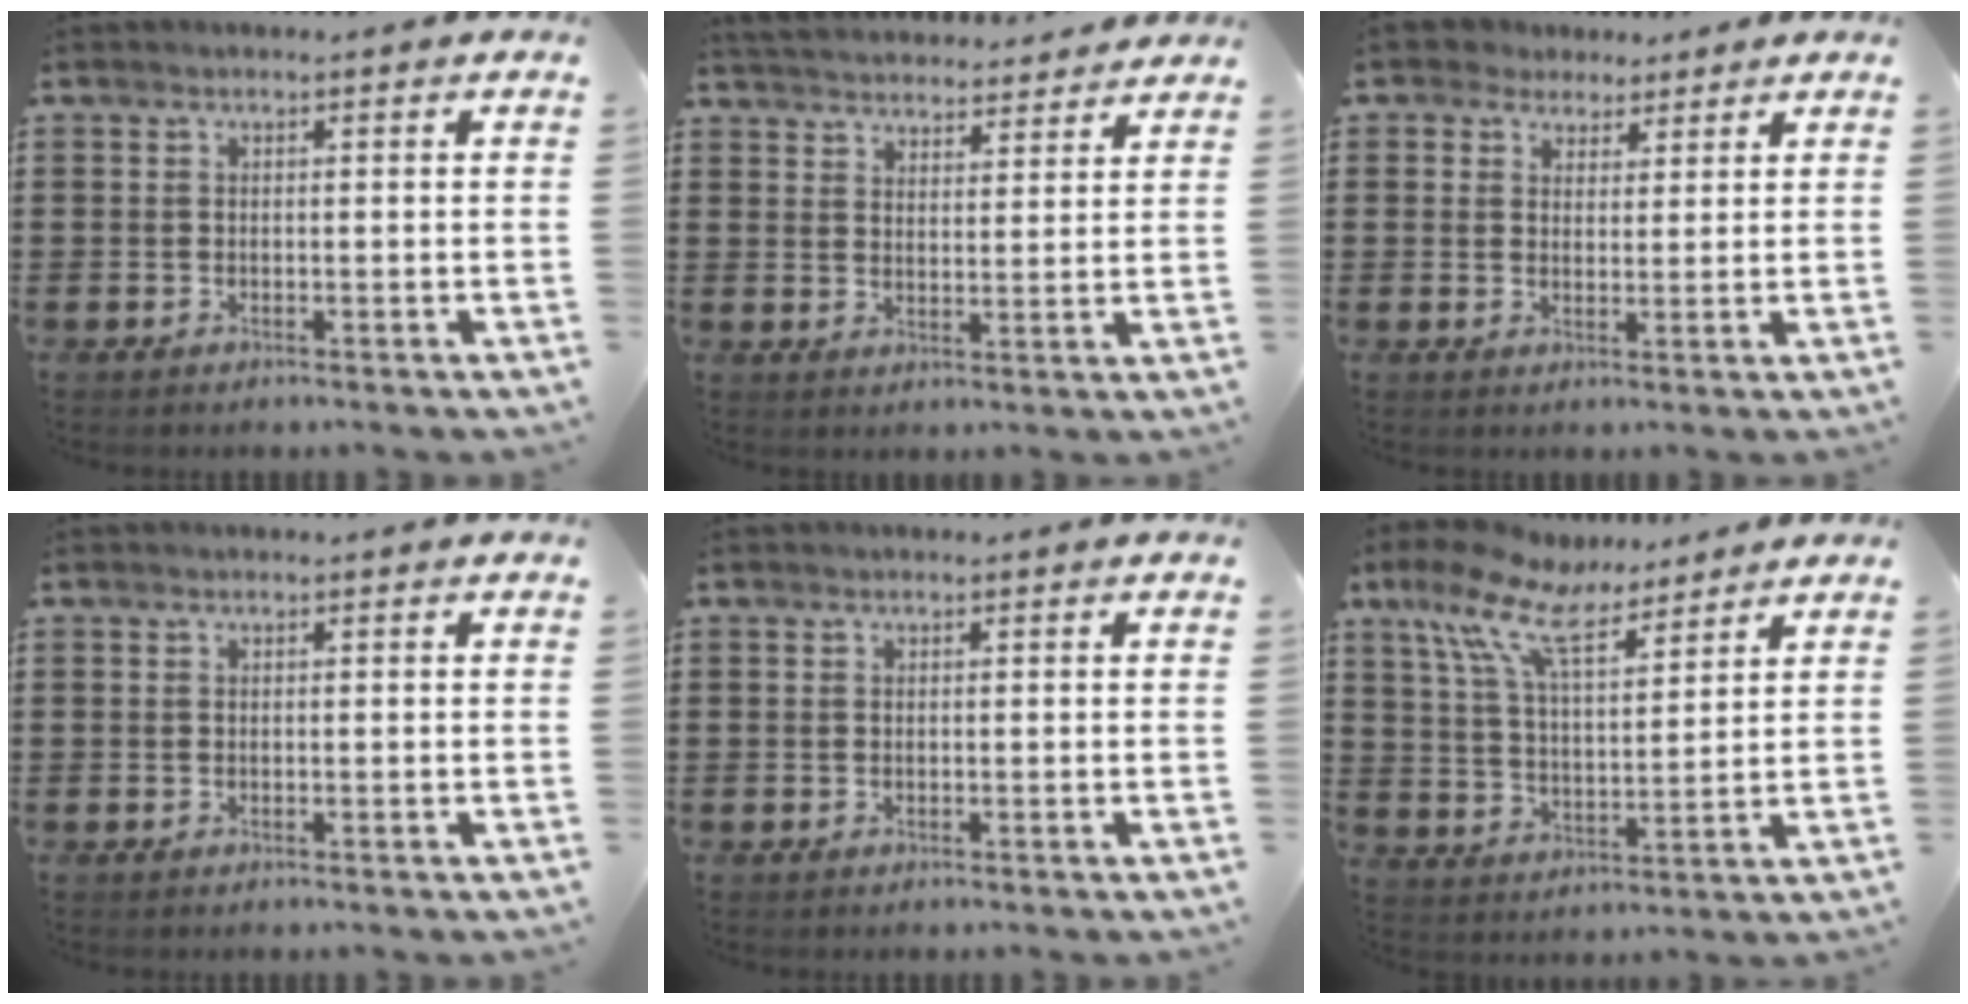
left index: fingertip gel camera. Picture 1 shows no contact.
{"total": 4.1, "force": [4.1, 0.2, 0.0], "torque": [-0.018, -0.023, 0.073]}
{"total": 3.3, "force": [2.4, 2.3, 0.1], "torque": [-0.019, 0.013, 0.044]}
{"total": 0.0}
{"total": 0.0}
{"total": 10.7, "force": [7.9, 3.2, 6.4], "torque": [-0.150, -0.018, 0.143]}